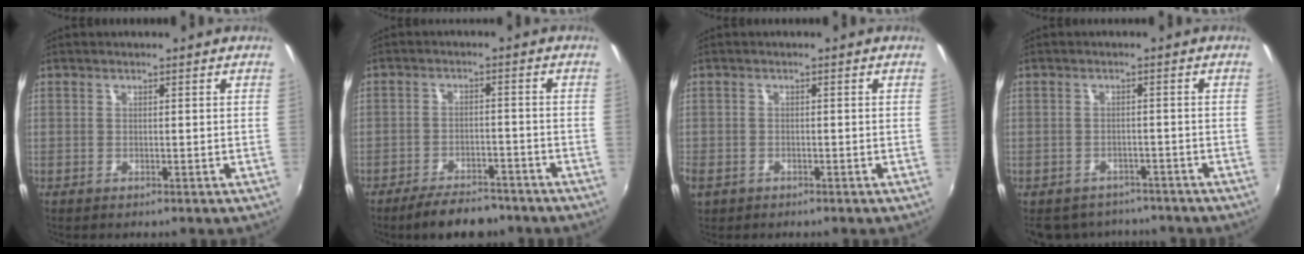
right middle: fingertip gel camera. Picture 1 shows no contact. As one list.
[{"total": 8.7, "force": [-7.2, 3.2, 3.8], "torque": [-0.087, 0.005, -0.104]}, {"total": 4.5, "force": [-2.3, 3.3, 2.1], "torque": [-0.056, -0.005, -0.040]}, {"total": 9.6, "force": [-8.2, 4.3, 2.7], "torque": [-0.066, 0.000, -0.110]}]